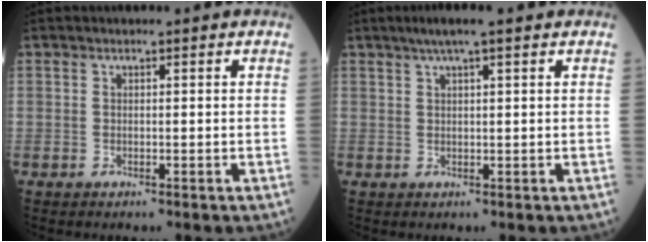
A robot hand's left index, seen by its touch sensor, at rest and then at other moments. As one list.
[{"total": 4.5, "force": [3.1, 0.3, 3.3], "torque": [-0.058, 0.023, 0.052]}]